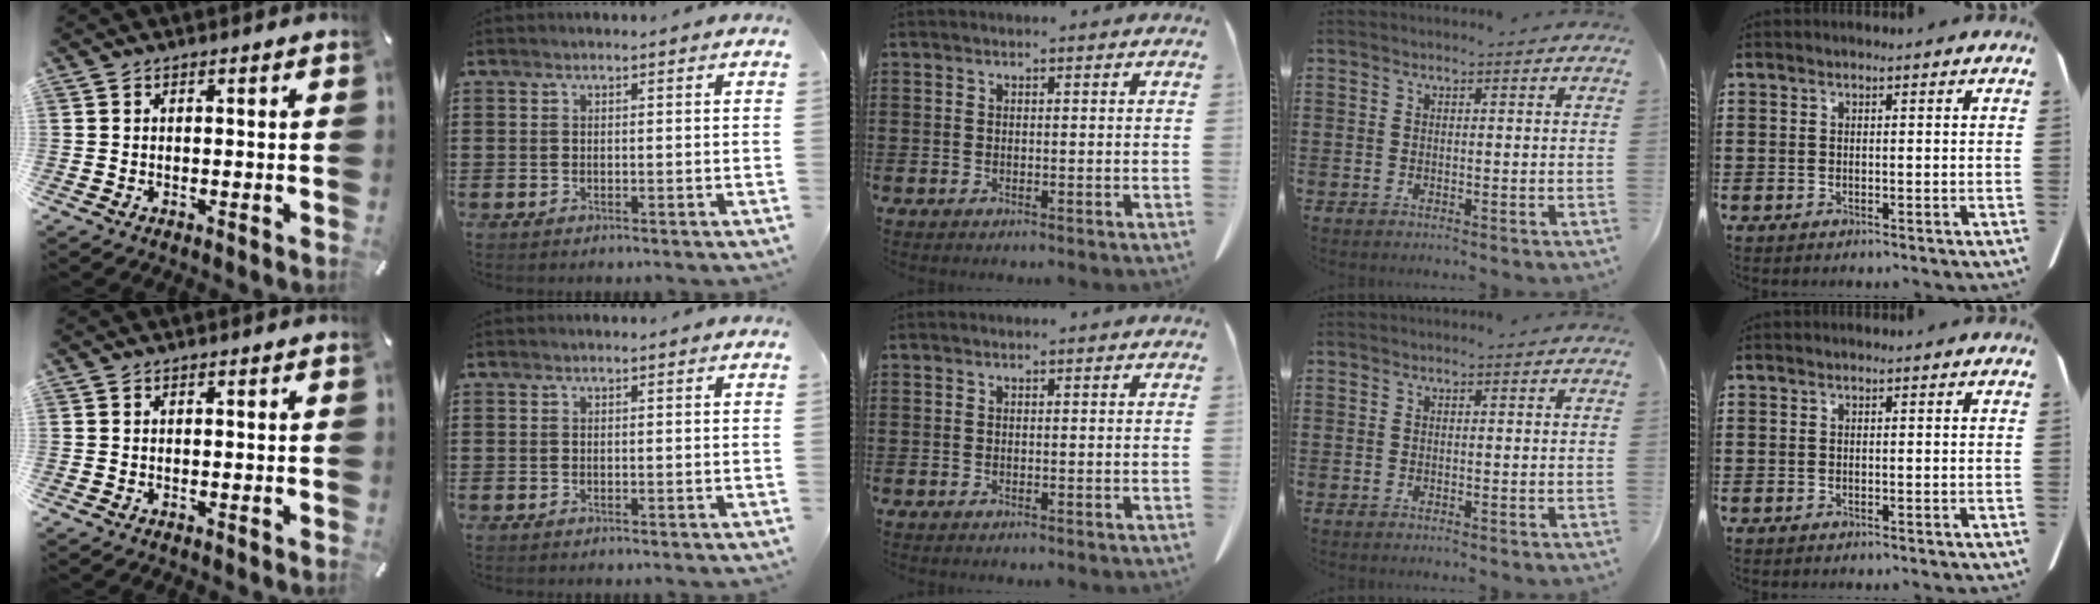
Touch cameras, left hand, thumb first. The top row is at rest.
{}